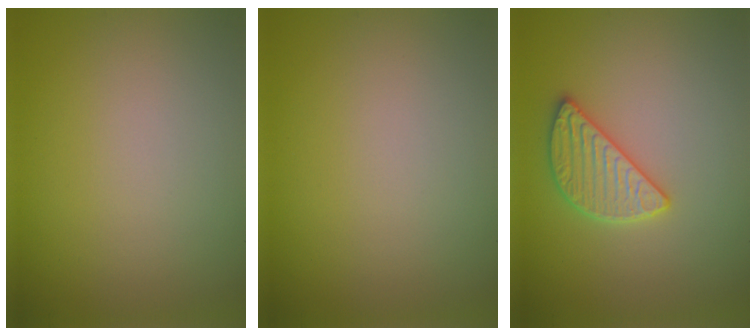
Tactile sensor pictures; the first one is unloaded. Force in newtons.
{"total": 0.0}
{"total": 2.7, "press": 2.7, "slide": 0.4}